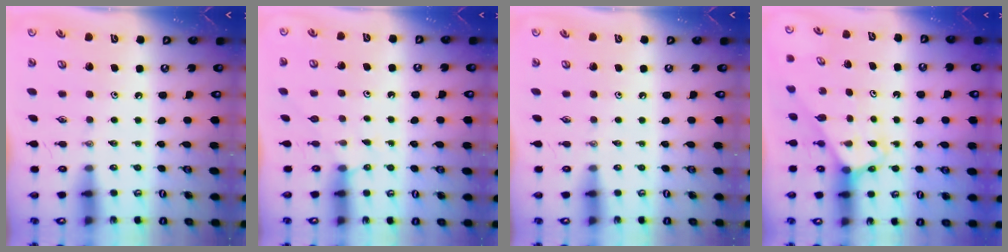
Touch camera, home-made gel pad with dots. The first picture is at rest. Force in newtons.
{"total": 3.3, "press": 3.3, "slide": 0.4}
{"total": 0.0}
{"total": 3.3, "press": 3.3, "slide": 0.2}